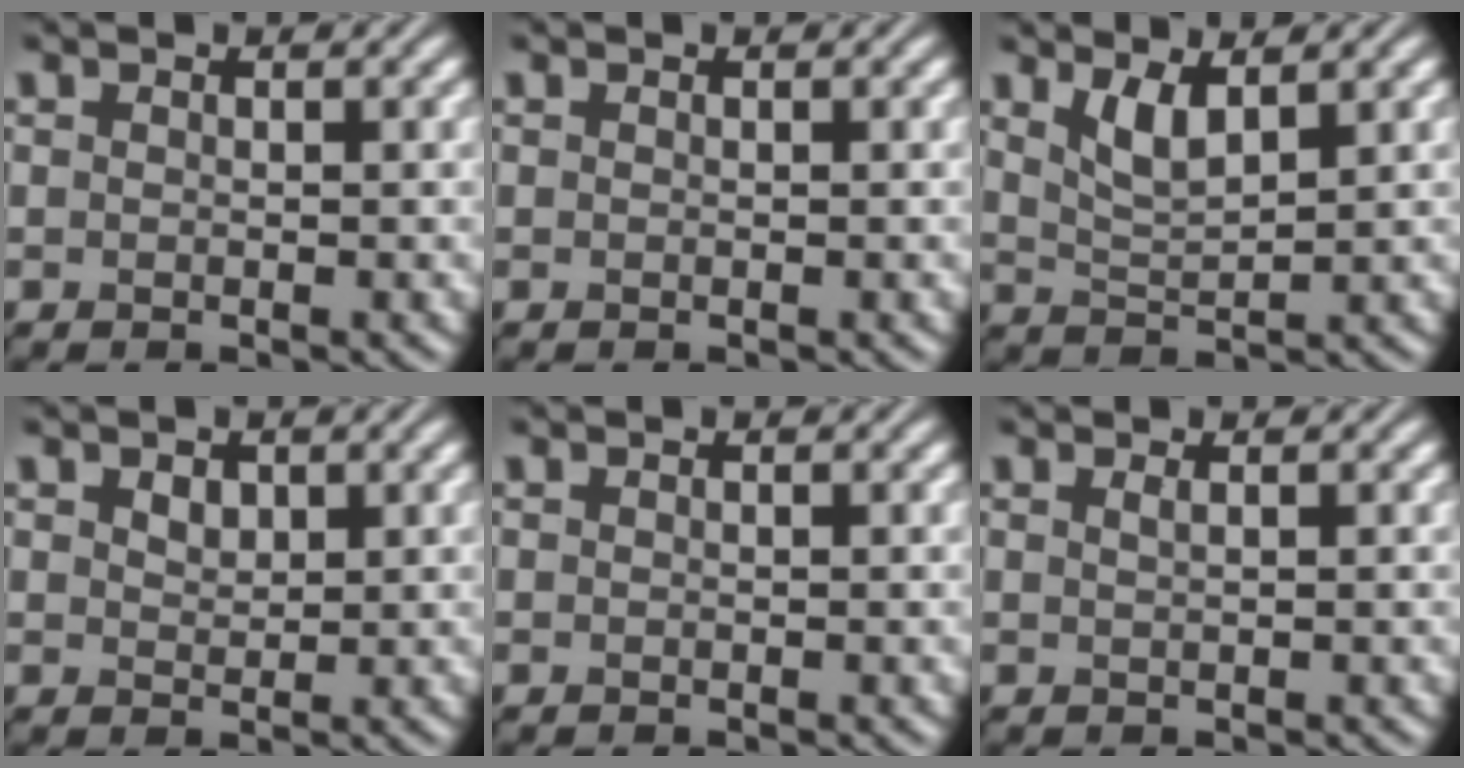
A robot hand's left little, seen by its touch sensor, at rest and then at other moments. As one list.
[{"total": 0.0}, {"total": 2.7, "force": [1.7, 0.7, 2.0], "torque": [-0.044, -0.009, 0.037]}, {"total": 1.3, "force": [0.8, 0.8, 0.6], "torque": [-0.012, 0.000, 0.016]}, {"total": 0.0}, {"total": 0.8, "force": [0.4, 0.3, 0.6], "torque": [-0.004, 0.000, 0.004]}]